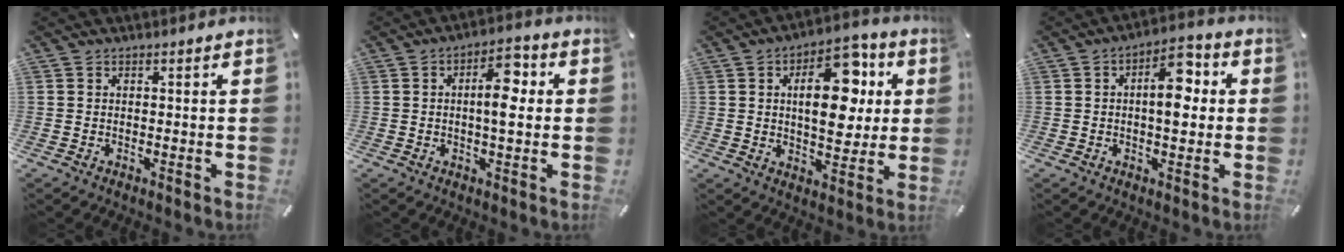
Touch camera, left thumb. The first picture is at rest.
{"total": 8.3, "force": [0.8, 3.3, 7.5], "torque": [-0.118, 0.006, 0.009]}
{"total": 16.0, "force": [4.1, 9.0, 12.6], "torque": [-0.170, -0.001, 0.065]}
{"total": 9.2, "force": [0.8, 4.6, 7.9], "torque": [-0.106, 0.003, 0.008]}